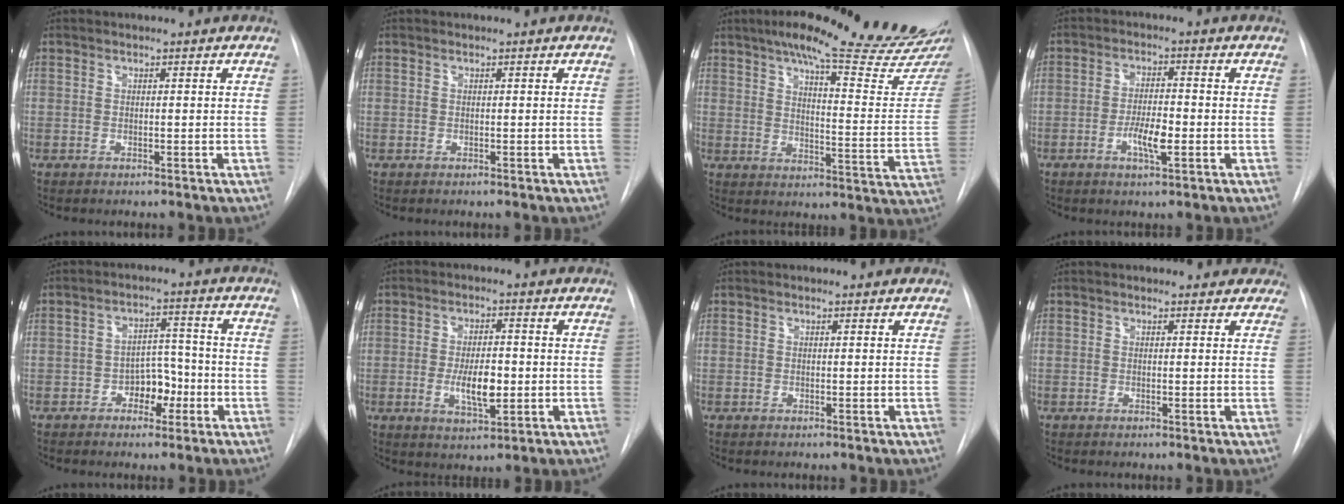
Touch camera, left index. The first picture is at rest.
{"total": 0.0}
{"total": 25.4, "force": [21.3, 1.9, 13.8], "torque": [-0.195, -0.069, 0.263]}
{"total": 4.9, "force": [-1.6, 1.2, 4.4], "torque": [-0.083, 0.000, -0.027]}
{"total": 5.1, "force": [-2.3, 3.1, 3.3], "torque": [-0.044, 0.016, -0.036]}
{"total": 6.4, "force": [-0.9, 2.3, 5.9], "torque": [-0.106, -0.007, -0.012]}
{"total": 0.9, "force": [0.8, 0.3, 0.1], "torque": [-0.009, 0.004, 0.008]}
{"total": 4.7, "force": [4.1, 2.2, 0.5], "torque": [0.018, -0.001, 0.025]}